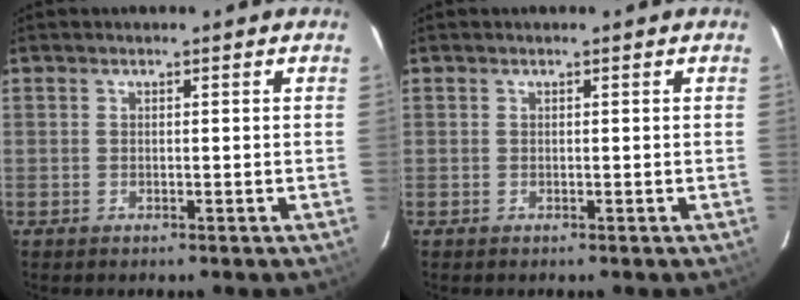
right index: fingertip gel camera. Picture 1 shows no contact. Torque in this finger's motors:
{"motor_torque": [0.00, 0.00, 0.00, 0.00]}